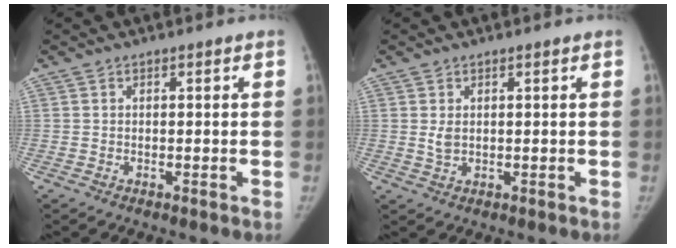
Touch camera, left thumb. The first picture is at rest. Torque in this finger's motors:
{"motor_torque": [0.23, -0.24, 0.21, -0.07, 0.08]}